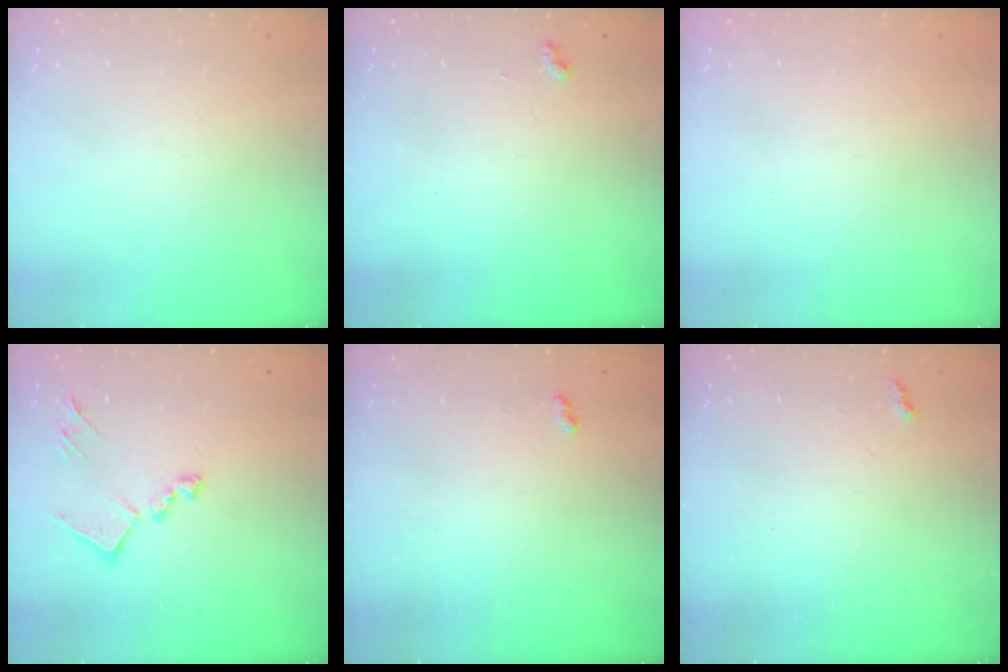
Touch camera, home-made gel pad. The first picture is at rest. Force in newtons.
{"total": 2.9, "press": 2.8, "slide": 0.6}
{"total": 1.5, "press": 1.2, "slide": 0.8}
{"total": 14.1, "press": 14.0, "slide": 0.5}
{"total": 2.9, "press": 2.9, "slide": 0.5}
{"total": 2.7, "press": 2.7, "slide": 0.5}